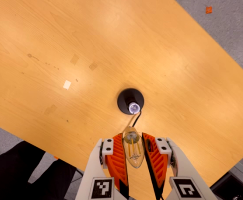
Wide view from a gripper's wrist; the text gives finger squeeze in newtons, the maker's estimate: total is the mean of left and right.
{"total": 10.3, "left": 9.7, "right": 10.8}